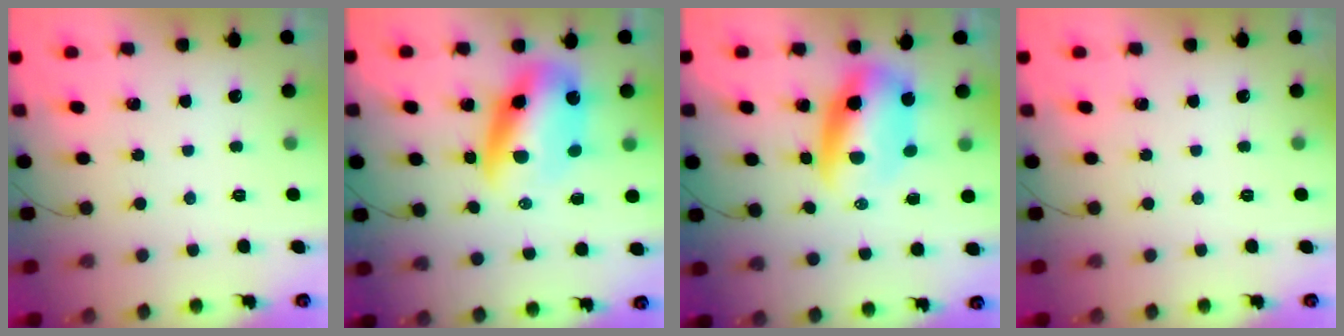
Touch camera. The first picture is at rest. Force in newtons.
{"total": 11.4, "press": 10.9, "slide": 3.3}
{"total": 8.4, "press": 8.2, "slide": 1.8}
{"total": 0.0}